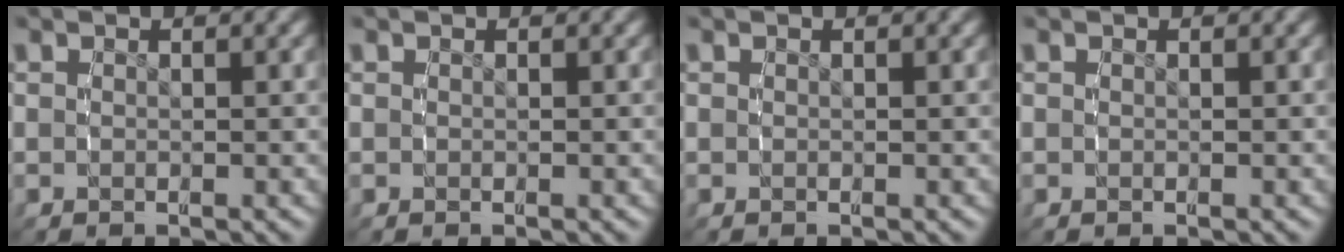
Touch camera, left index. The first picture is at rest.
{"total": 0.0}
{"total": 0.0}
{"total": 0.0}